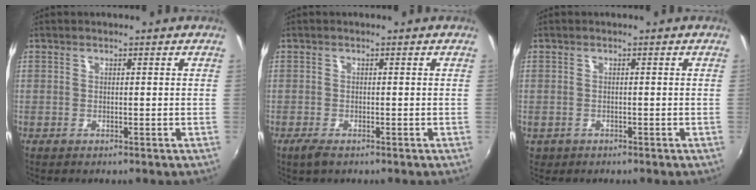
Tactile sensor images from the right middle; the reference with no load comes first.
{"total": 2.3, "force": [-1.5, 0.7, 1.5], "torque": [-0.032, -0.008, -0.028]}
{"total": 1.4, "force": [-0.6, 1.1, 0.5], "torque": [-0.015, -0.004, -0.008]}